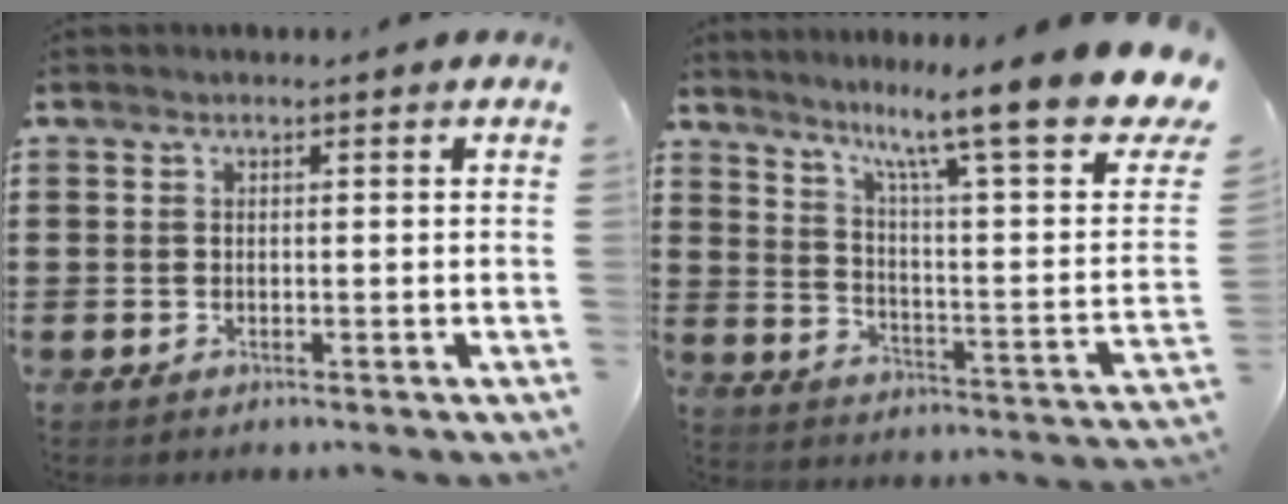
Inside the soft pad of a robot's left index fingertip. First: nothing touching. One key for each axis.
{"total": 13.6, "fx": 9.8, "fy": 1.0, "fz": 9.3, "tx": -0.179, "ty": -0.069, "tz": 0.152}